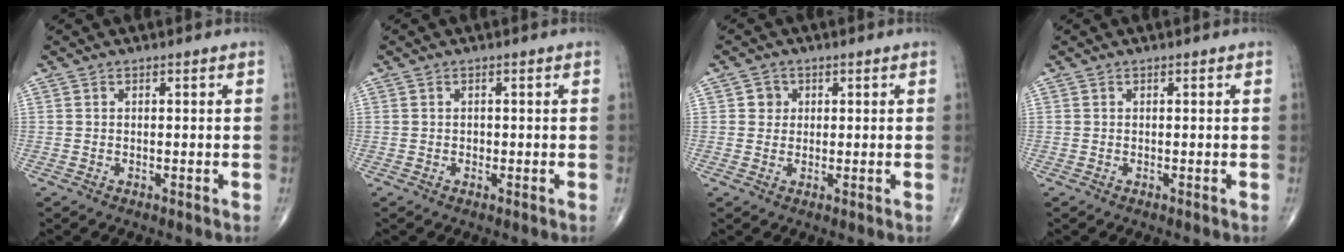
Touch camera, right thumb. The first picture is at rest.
{"total": 0.7, "force": [0.0, 0.6, 0.3], "torque": [-0.003, 0.002, 0.000]}
{"total": 2.4, "force": [0.6, 2.2, 0.5], "torque": [0.004, 0.001, 0.004]}
{"total": 0.0}